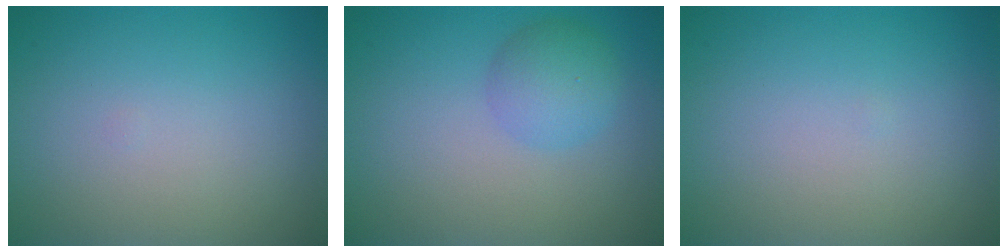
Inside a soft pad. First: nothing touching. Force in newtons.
{"total": 3.0, "press": 2.9, "slide": 0.2}
{"total": 0.0}